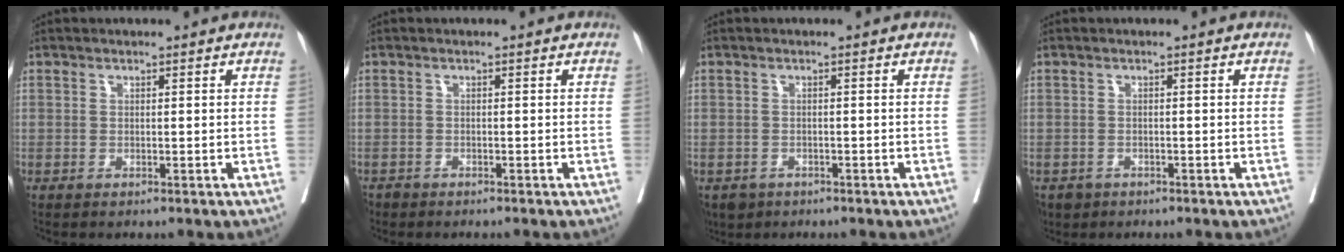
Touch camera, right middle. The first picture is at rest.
{"total": 1.6, "force": [-1.4, 0.7, 0.0], "torque": [-0.004, -0.002, -0.027]}
{"total": 3.3, "force": [-2.3, 2.3, 0.5], "torque": [-0.006, 0.001, -0.036]}
{"total": 3.0, "force": [-2.0, 2.2, 0.4], "torque": [-0.004, 0.001, -0.033]}